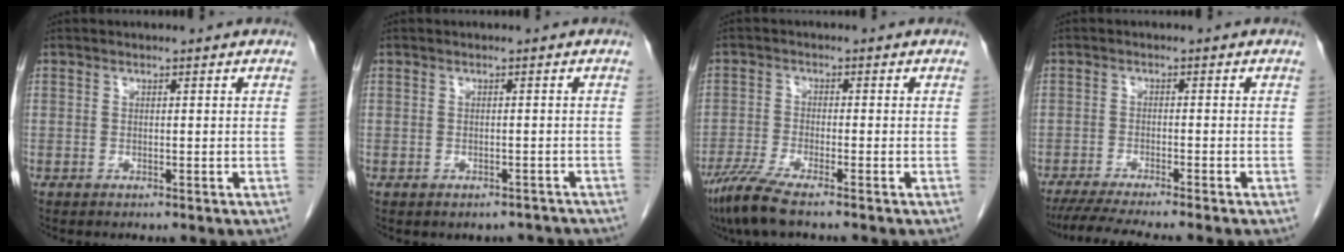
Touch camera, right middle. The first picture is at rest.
{"total": 2.5, "force": [-2.0, 1.4, 0.2], "torque": [0.002, 0.009, -0.026]}
{"total": 6.1, "force": [-4.7, 0.0, 4.0], "torque": [-0.079, -0.020, -0.091]}
{"total": 8.9, "force": [-7.7, -1.0, 4.5], "torque": [-0.056, -0.024, -0.122]}